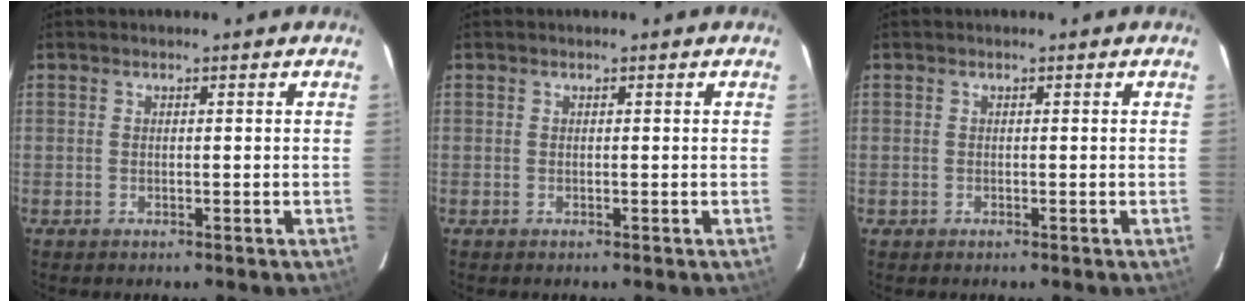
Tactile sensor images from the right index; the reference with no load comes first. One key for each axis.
{"total": 0.0}
{"total": 0.6, "fx": -0.3, "fy": 0.5, "fz": -0.1, "tx": 0.001, "ty": 0.001, "tz": -0.004}